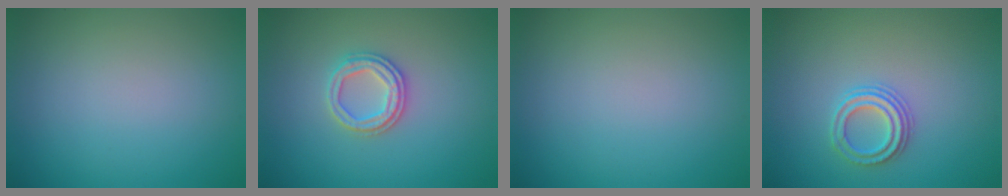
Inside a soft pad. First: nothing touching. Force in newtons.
{"total": 2.6, "press": 2.5, "slide": 0.7}
{"total": 0.0}
{"total": 2.3, "press": 2.2, "slide": 0.8}